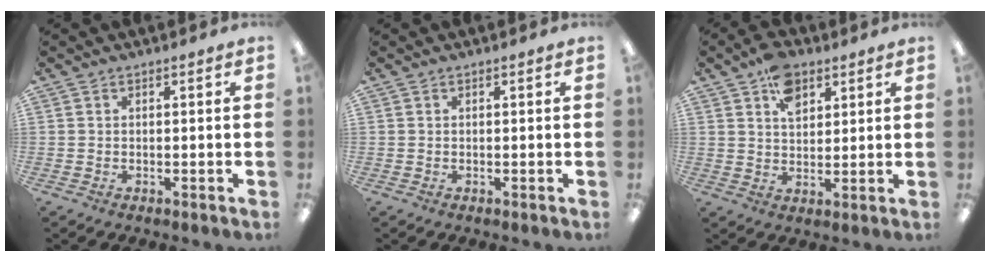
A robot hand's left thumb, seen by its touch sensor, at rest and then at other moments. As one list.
[{"total": 0.0}, {"total": 7.8, "force": [4.4, 4.8, 4.3], "torque": [-0.058, -0.013, 0.075]}]